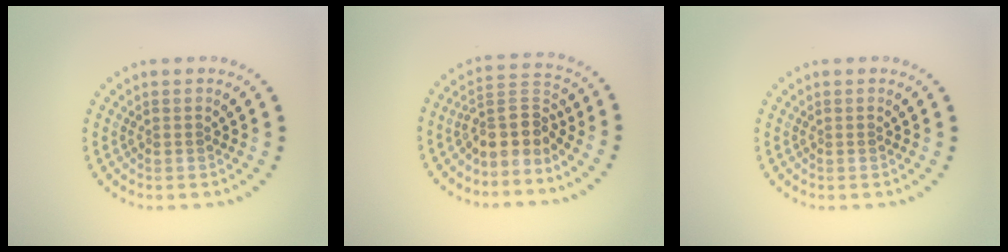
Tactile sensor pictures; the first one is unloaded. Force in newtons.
{"total": 3.8, "press": 3.0, "slide": 2.3}
{"total": 0.0}